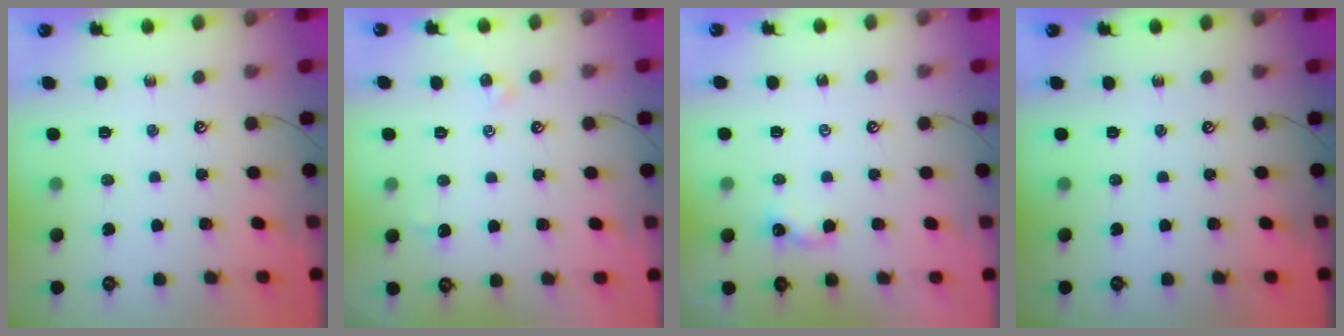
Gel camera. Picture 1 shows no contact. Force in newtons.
{"total": 0.9, "press": 0.8, "slide": 0.5}
{"total": 3.4, "press": 3.4, "slide": 0.4}
{"total": 0.0}